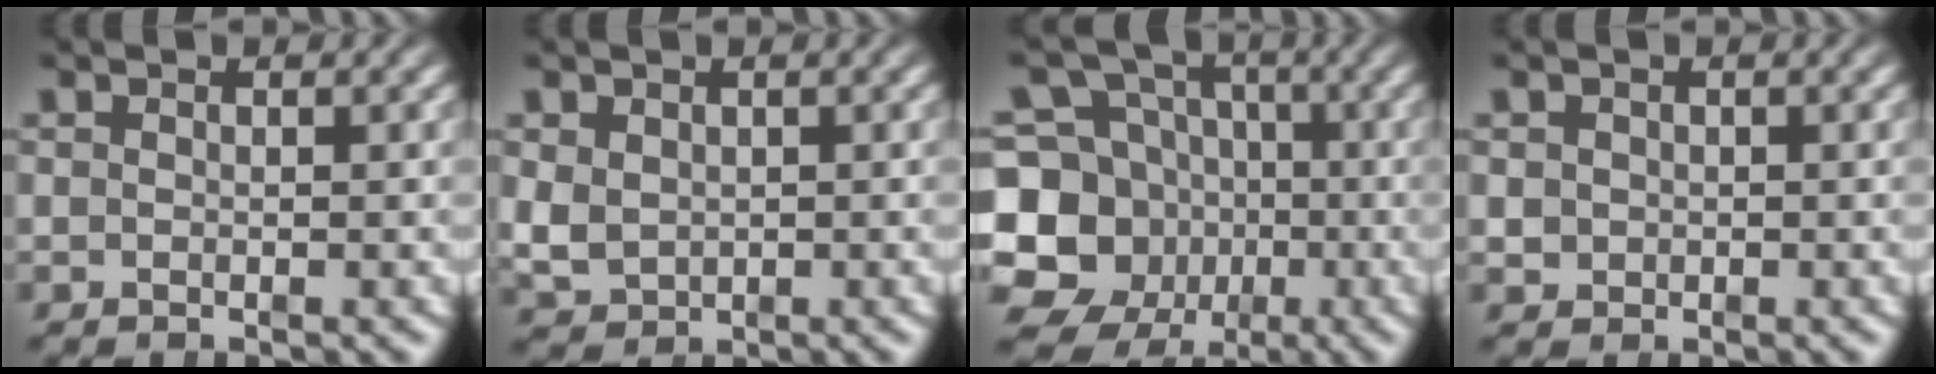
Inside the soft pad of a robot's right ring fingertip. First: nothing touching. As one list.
[{"total": 3.2, "force": [0.0, 2.9, 1.4], "torque": [-0.044, -0.022, 0.017]}, {"total": 14.3, "force": [-2.9, 12.9, 5.4], "torque": [-0.126, -0.066, -0.043]}, {"total": 1.6, "force": [0.0, 1.5, 0.4], "torque": [-0.013, -0.006, 0.005]}]